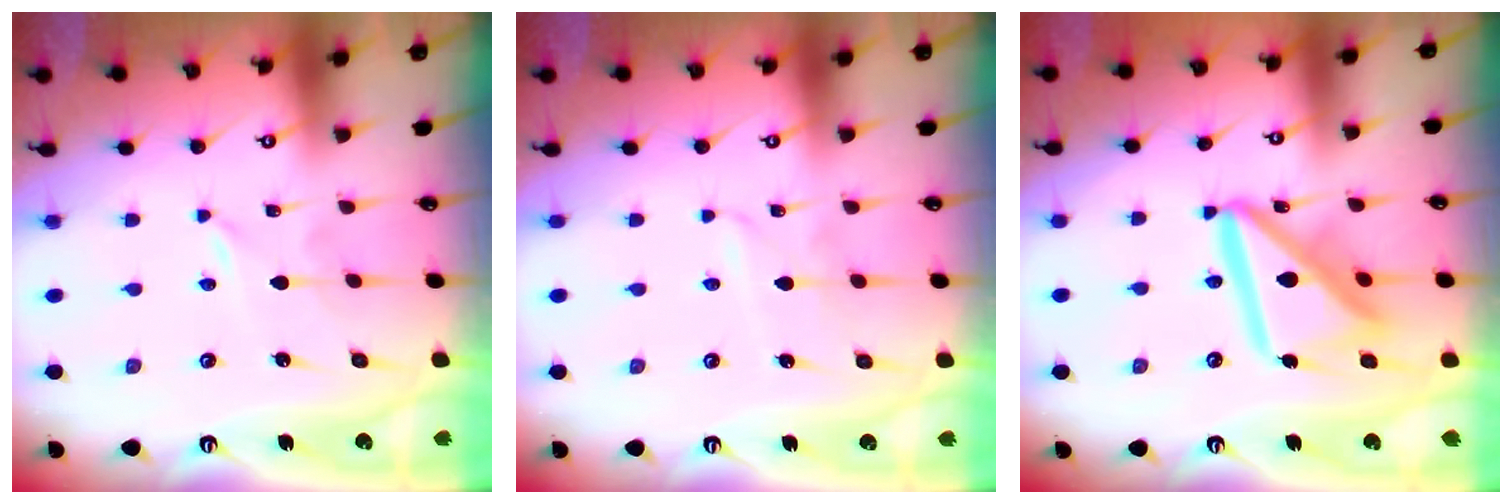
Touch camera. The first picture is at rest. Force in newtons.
{"total": 2.6, "press": 2.6, "slide": 0.3}
{"total": 16.5, "press": 16.4, "slide": 1.8}